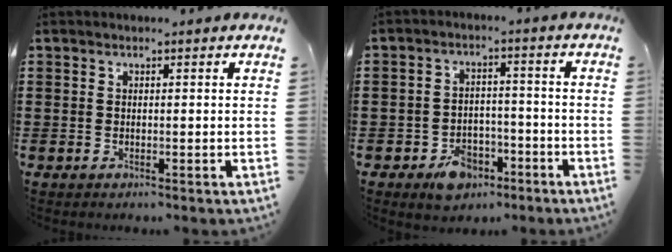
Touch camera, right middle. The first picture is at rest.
{"total": 5.7, "force": [-4.0, 3.3, 2.2], "torque": [-0.042, 0.019, -0.075]}